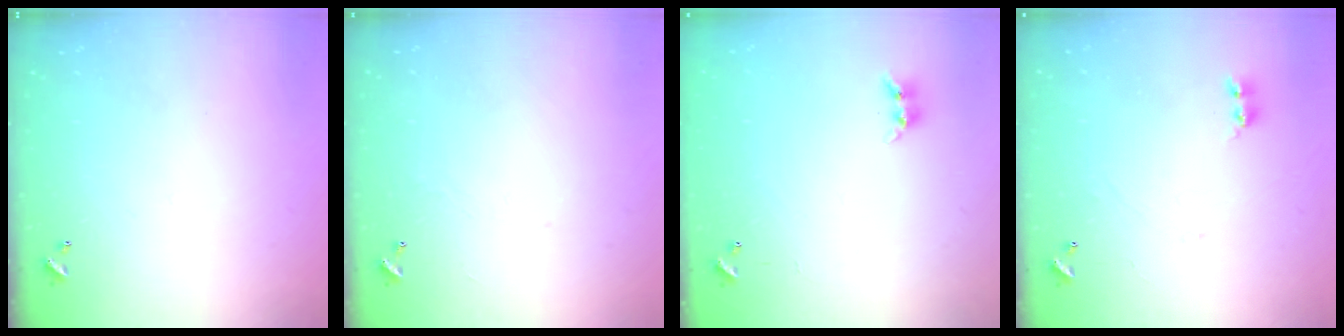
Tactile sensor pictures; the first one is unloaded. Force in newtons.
{"total": 1.7, "press": 1.7, "slide": 0.4}
{"total": 7.6, "press": 7.6, "slide": 0.5}
{"total": 0.9, "press": 0.8, "slide": 0.3}